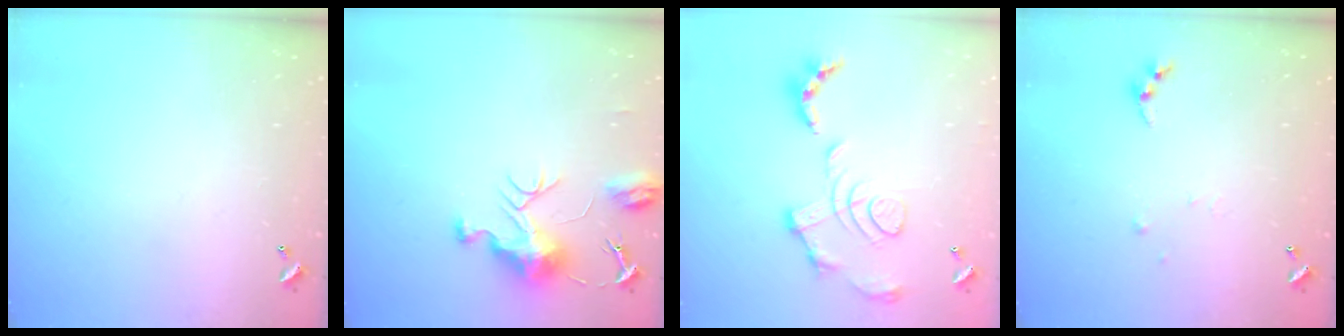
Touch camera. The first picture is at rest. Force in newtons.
{"total": 9.1, "press": 9.1, "slide": 0.7}
{"total": 1.7, "press": 1.1, "slide": 1.3}
{"total": 4.9, "press": 4.9, "slide": 0.4}